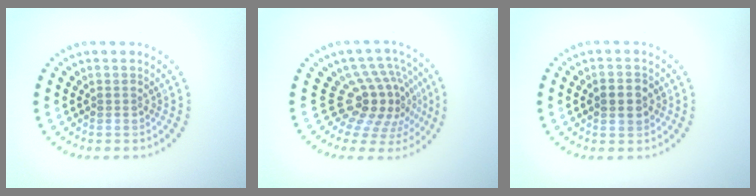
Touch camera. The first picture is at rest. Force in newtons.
{"total": 5.2, "press": 3.7, "slide": 3.7}
{"total": 2.1, "press": 2.1, "slide": 0.1}